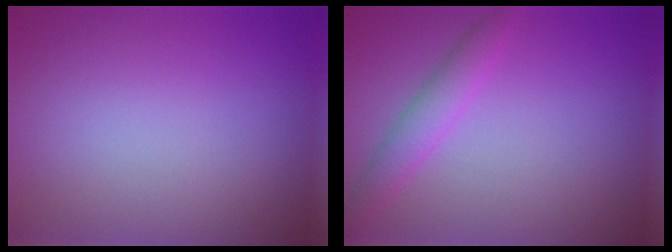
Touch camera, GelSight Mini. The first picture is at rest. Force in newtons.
{"total": 2.3, "press": 2.3, "slide": 0.1}